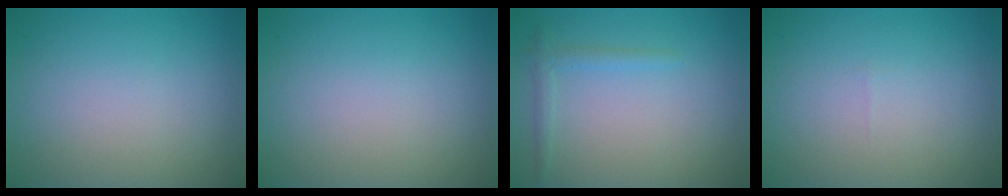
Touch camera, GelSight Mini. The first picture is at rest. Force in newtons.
{"total": 0.0}
{"total": 1.3, "press": 1.3, "slide": 0.1}
{"total": 0.0}